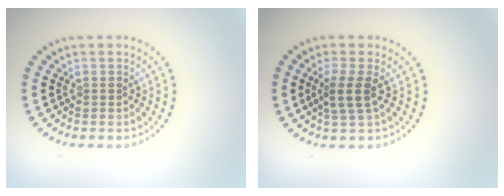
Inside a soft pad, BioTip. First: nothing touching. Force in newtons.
{"total": 2.5, "press": 1.9, "slide": 1.5}